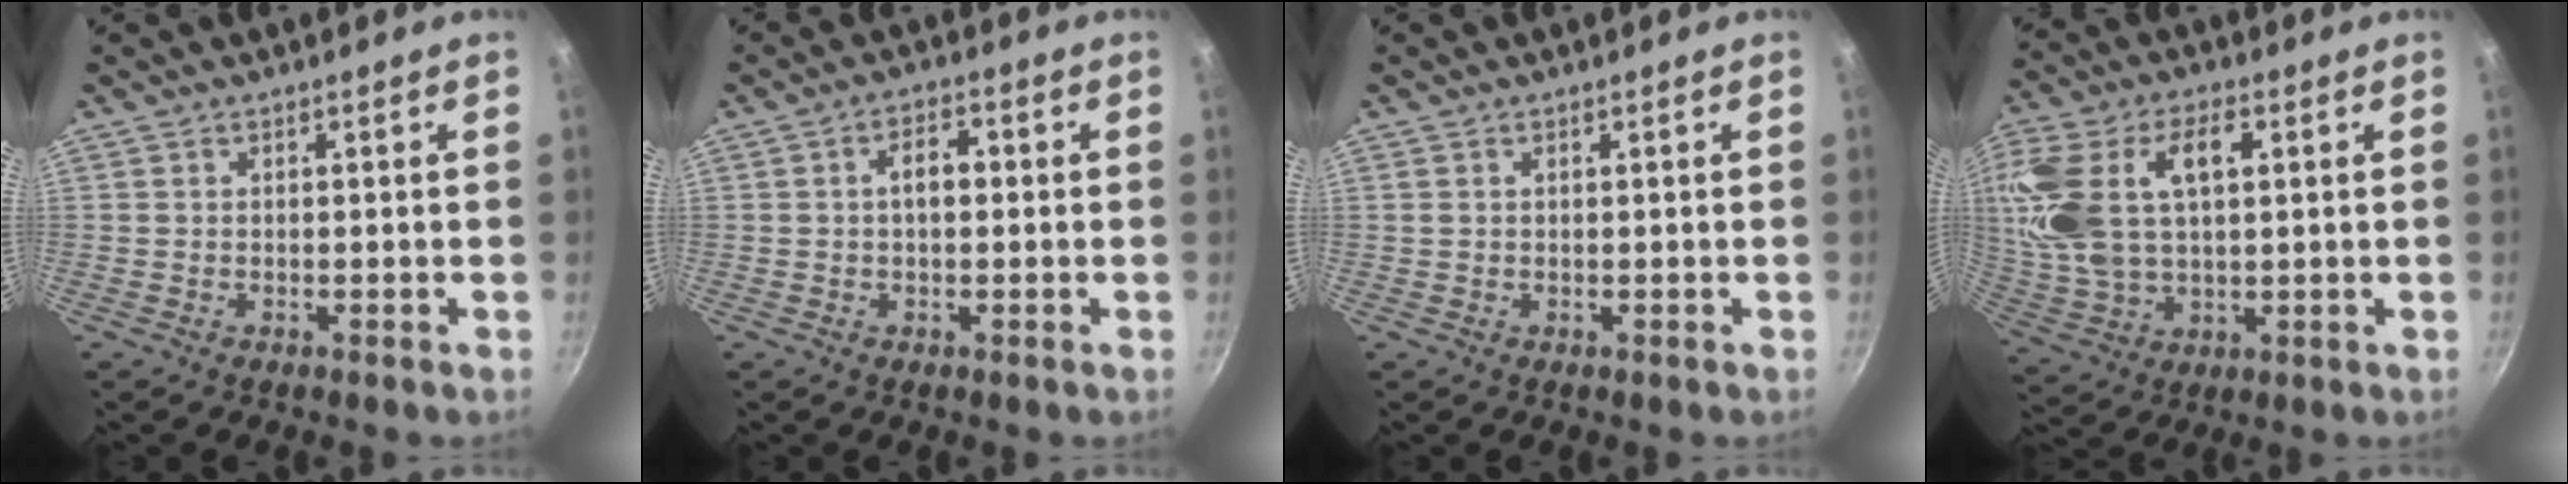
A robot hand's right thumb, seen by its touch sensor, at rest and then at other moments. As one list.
[{"total": 4.4, "force": [0.3, 2.5, 3.6], "torque": [-0.055, 0.014, 0.000]}, {"total": 0.8, "force": [0.3, 0.5, 0.5], "torque": [-0.014, 0.008, 0.010]}, {"total": 21.8, "force": [4.6, 12.4, 17.3], "torque": [-0.393, 0.020, 0.088]}]